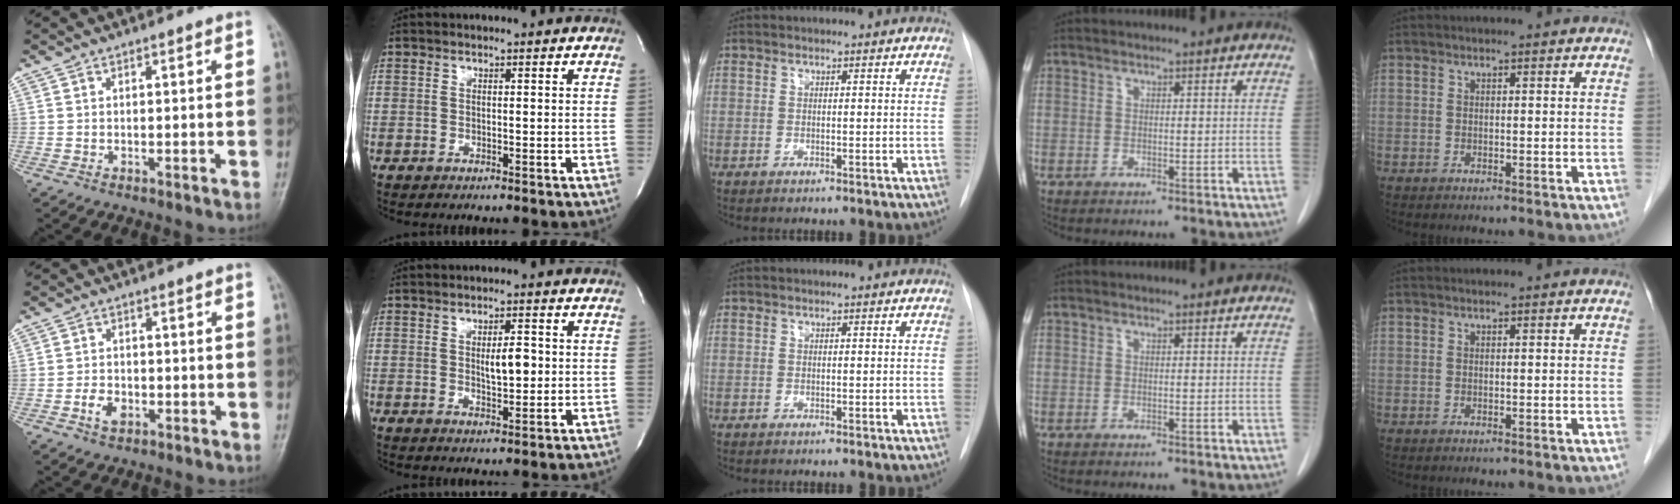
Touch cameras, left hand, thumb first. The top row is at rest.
{"thumb": {"total": 3.7, "force": [-1.4, 2.5, 2.2], "torque": [-0.035, 0.008, -0.026]}, "index": {"total": 4.1, "force": [0.3, 1.4, 3.9], "torque": [-0.063, -0.001, 0.006]}}